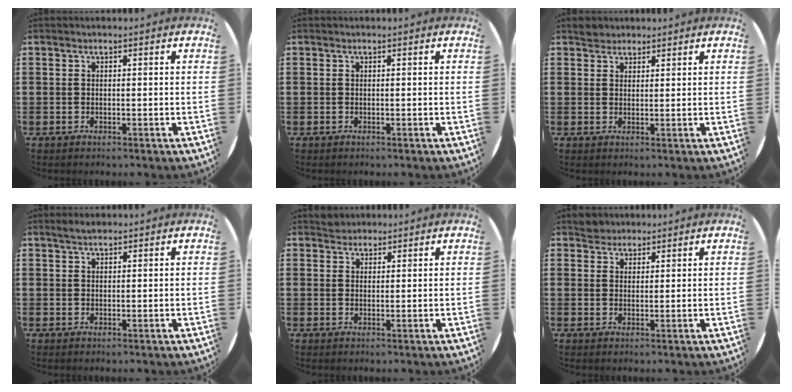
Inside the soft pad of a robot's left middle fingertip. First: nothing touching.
{"total": 0.0}
{"total": 2.0, "force": [1.8, 0.8, -0.2], "torque": [0.009, 0.002, 0.035]}
{"total": 1.4, "force": [1.3, 0.3, 0.5], "torque": [-0.010, 0.003, 0.023]}
{"total": 1.9, "force": [1.8, 0.7, -0.3], "torque": [0.010, 0.002, 0.034]}
{"total": 2.3, "force": [2.1, 0.9, -0.2], "torque": [0.007, 0.003, 0.041]}